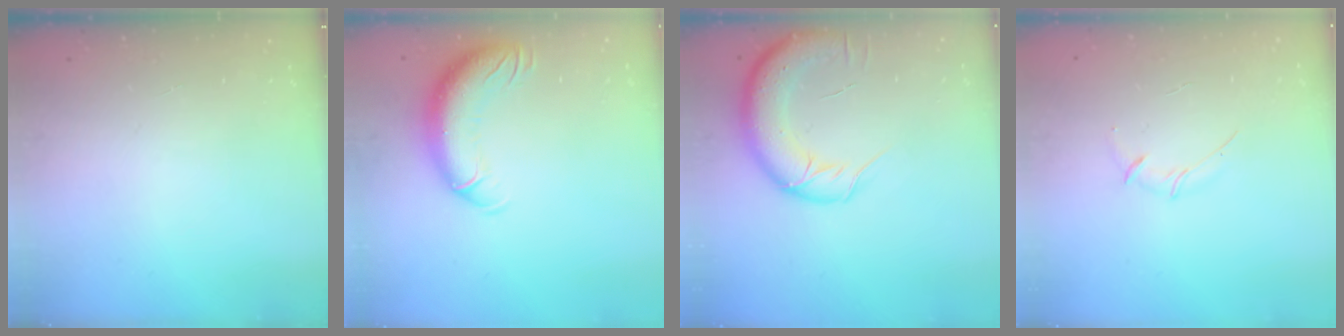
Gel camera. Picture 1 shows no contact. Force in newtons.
{"total": 13.5, "press": 13.2, "slide": 2.9}
{"total": 14.6, "press": 14.3, "slide": 3.1}
{"total": 3.0, "press": 2.9, "slide": 0.8}